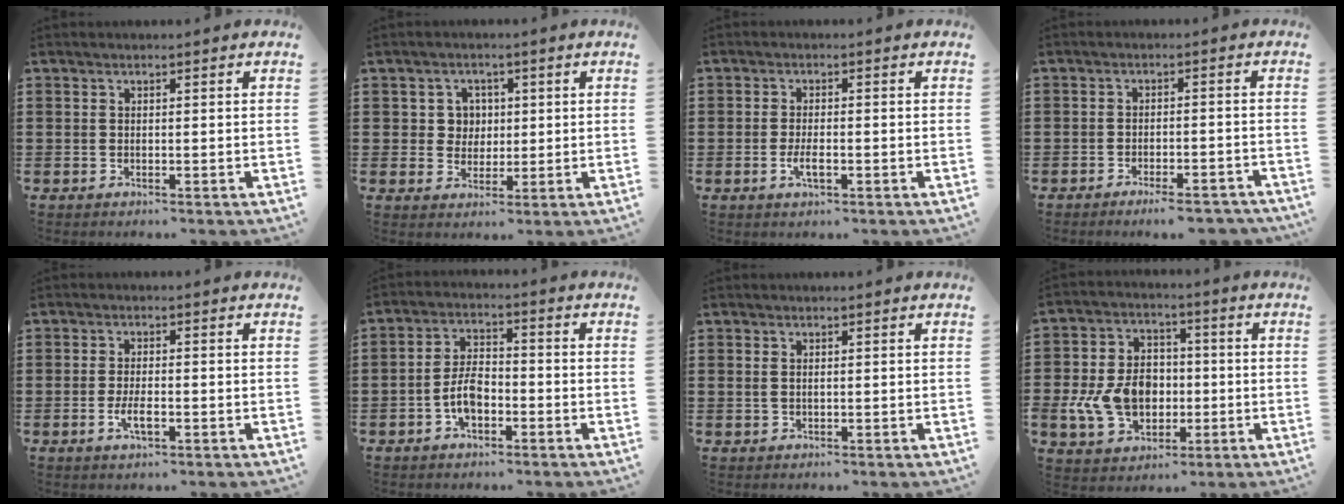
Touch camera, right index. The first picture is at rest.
{"total": 3.7, "force": [0.6, 3.5, 1.1], "torque": [-0.038, 0.011, 0.008]}
{"total": 2.8, "force": [-1.0, 0.8, 2.5], "torque": [-0.051, -0.004, -0.018]}
{"total": 3.8, "force": [-3.3, 0.1, 1.8], "torque": [-0.028, -0.003, -0.062]}
{"total": 3.3, "force": [-1.3, 1.0, 2.9], "torque": [-0.063, -0.005, -0.025]}
{"total": 5.7, "force": [-2.3, 2.8, 4.4], "torque": [-0.102, 0.003, -0.049]}
{"total": 1.0, "force": [0.1, 0.5, 0.8], "torque": [-0.018, 0.004, 0.001]}
{"total": 10.3, "force": [-2.0, 7.5, 6.7], "torque": [-0.149, 0.012, -0.036]}